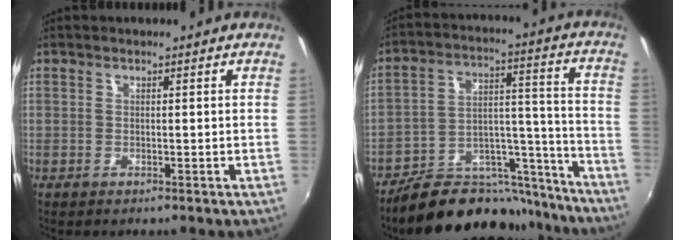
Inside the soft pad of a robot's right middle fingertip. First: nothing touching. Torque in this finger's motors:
{"motor_torque": [1.10, -1.04, 0.30, 0.18]}